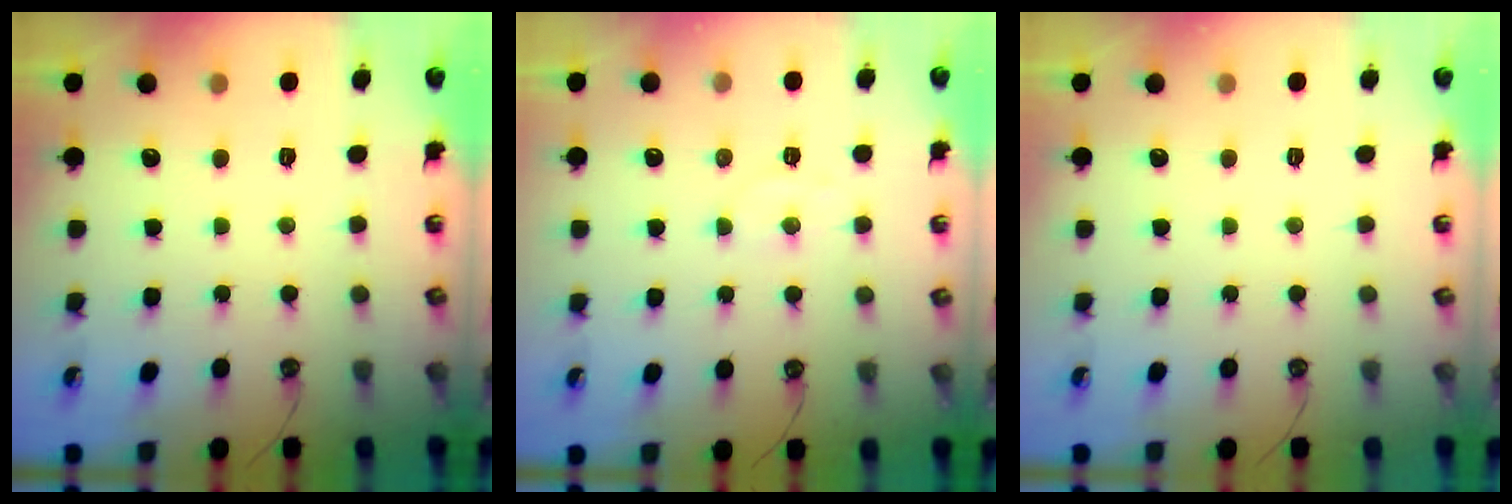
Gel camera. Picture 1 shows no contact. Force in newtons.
{"total": 3.8, "press": 3.7, "slide": 0.9}
{"total": 0.0}